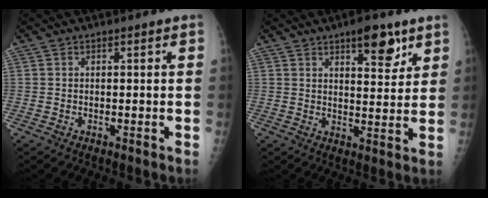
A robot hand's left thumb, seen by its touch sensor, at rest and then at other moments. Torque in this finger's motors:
{"motor_torque": [2.84, 2.16, 0.61, -0.32, 0.11]}